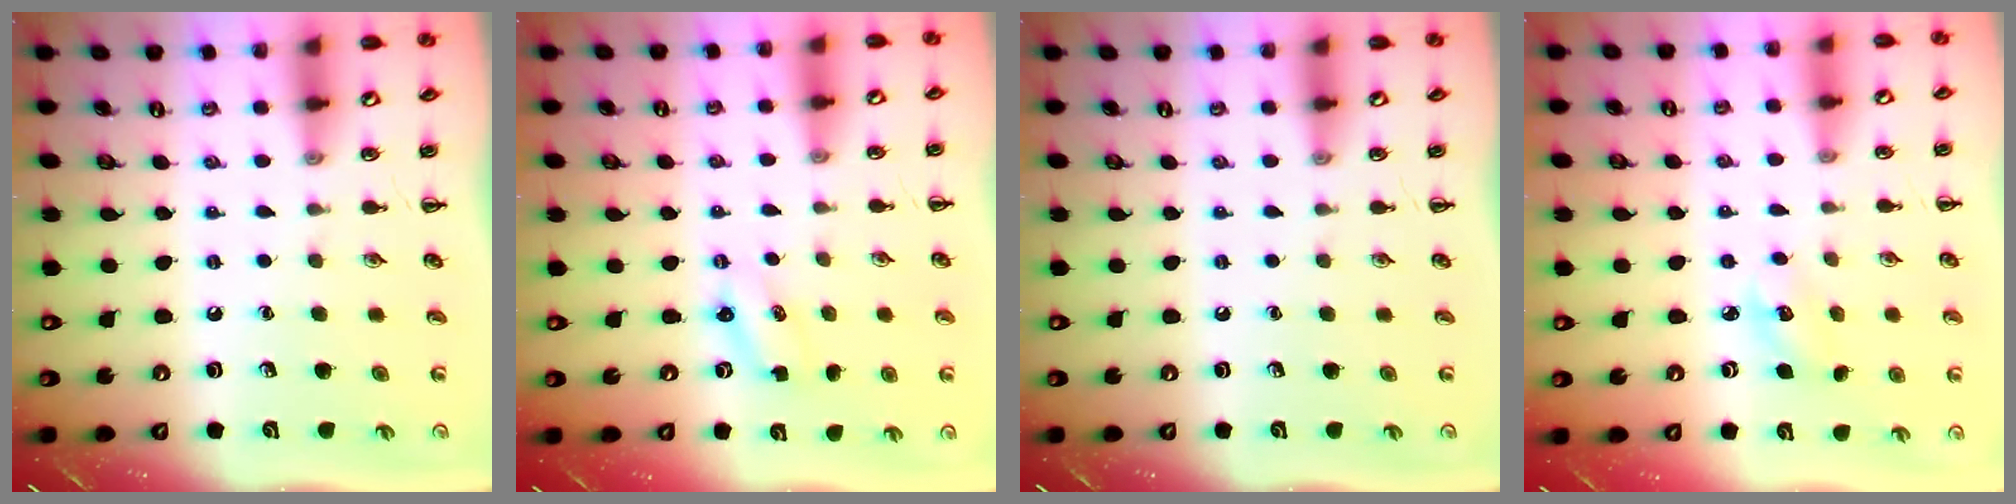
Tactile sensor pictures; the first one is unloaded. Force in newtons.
{"total": 2.4, "press": 2.4, "slide": 0.6}
{"total": 0.0}
{"total": 3.9, "press": 3.8, "slide": 1.0}